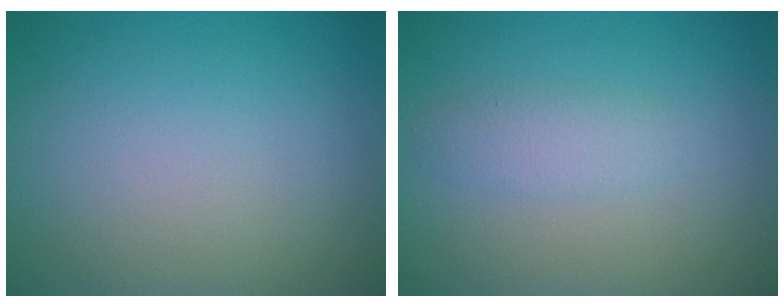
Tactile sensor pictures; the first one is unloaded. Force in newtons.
{"total": 1.8, "press": 1.8, "slide": 0.1}